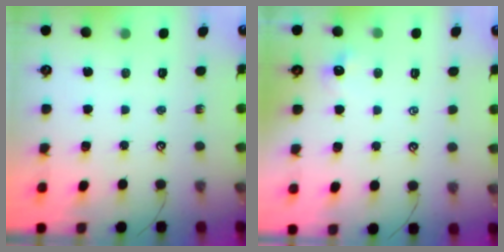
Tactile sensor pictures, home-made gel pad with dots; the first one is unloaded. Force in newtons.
{"total": 0.7, "press": 0.3, "slide": 0.6}